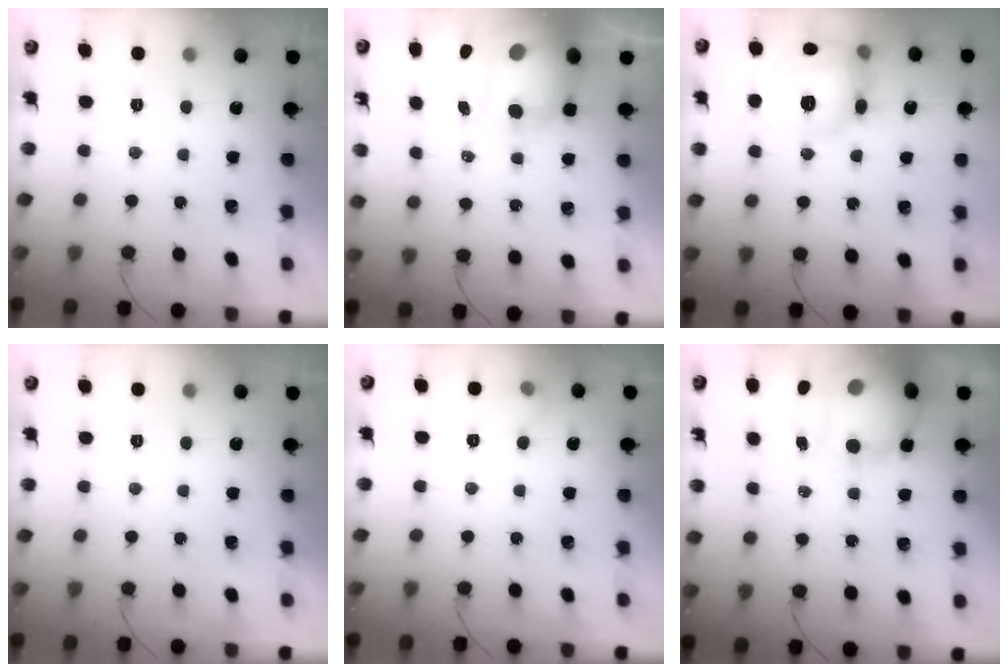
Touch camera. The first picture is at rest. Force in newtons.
{"total": 15.1, "press": 14.6, "slide": 3.7}
{"total": 16.5, "press": 16.5, "slide": 1.3}
{"total": 0.0}
{"total": 4.2, "press": 4.0, "slide": 1.1}
{"total": 15.6, "press": 15.1, "slide": 3.9}